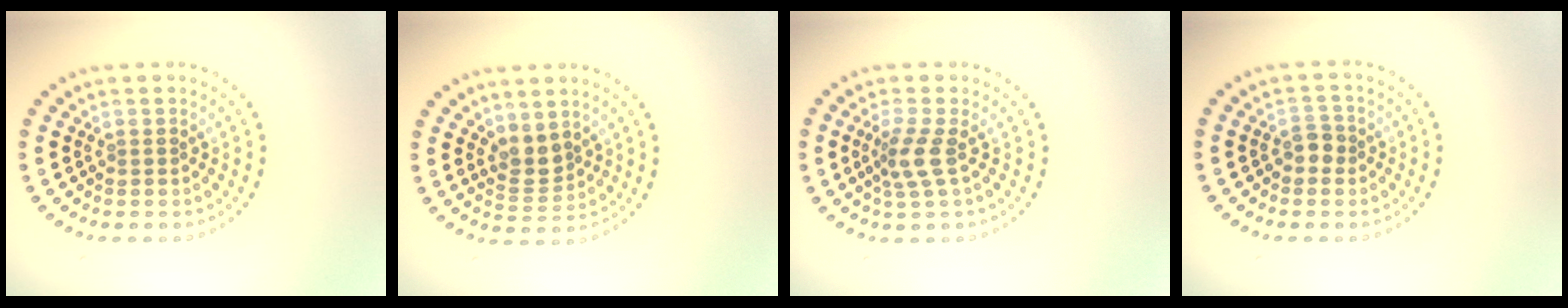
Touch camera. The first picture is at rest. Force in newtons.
{"total": 2.2, "press": 1.8, "slide": 1.2}
{"total": 2.4, "press": 1.8, "slide": 1.6}
{"total": 1.5, "press": 1.4, "slide": 0.5}